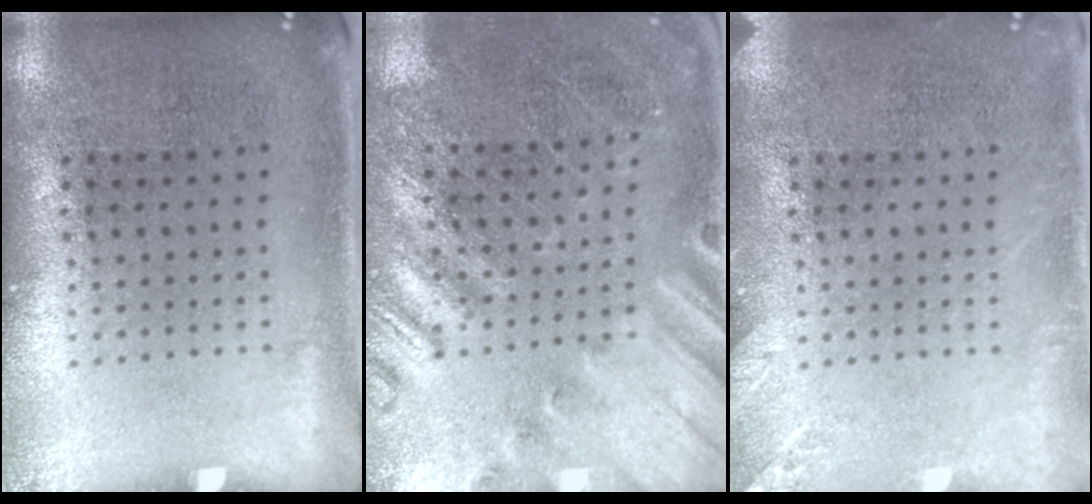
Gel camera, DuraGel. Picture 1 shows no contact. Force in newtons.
{"total": 2.3, "press": 2.2, "slide": 0.6}
{"total": 1.9, "press": 1.9, "slide": 0.2}